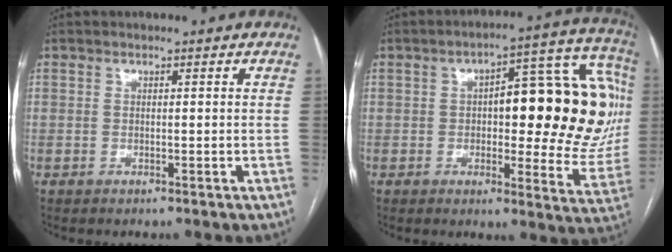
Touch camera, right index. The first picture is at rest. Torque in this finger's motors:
{"motor_torque": [1.03, -0.42, 0.38, 0.07]}